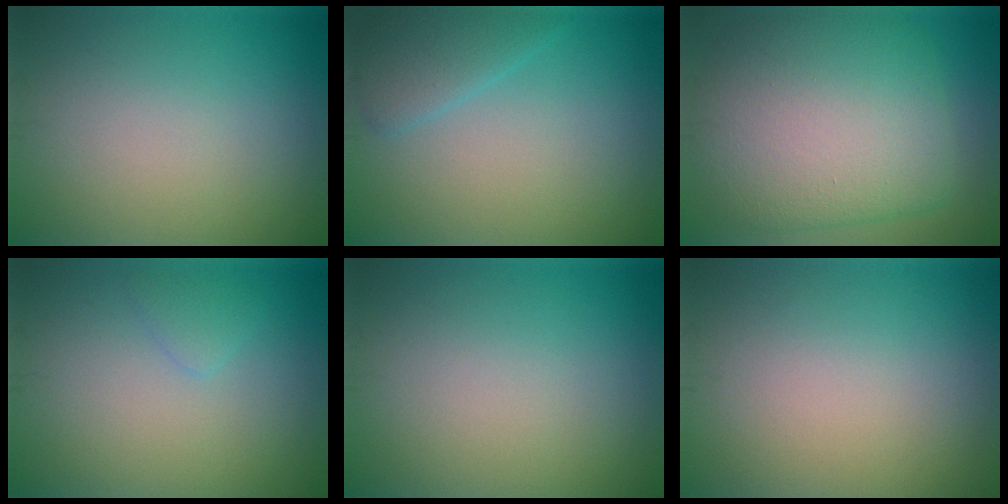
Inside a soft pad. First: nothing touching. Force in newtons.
{"total": 2.8, "press": 2.8, "slide": 0.2}
{"total": 11.1, "press": 11.1, "slide": 0.4}
{"total": 1.2, "press": 1.1, "slide": 0.1}
{"total": 0.0}
{"total": 0.0}